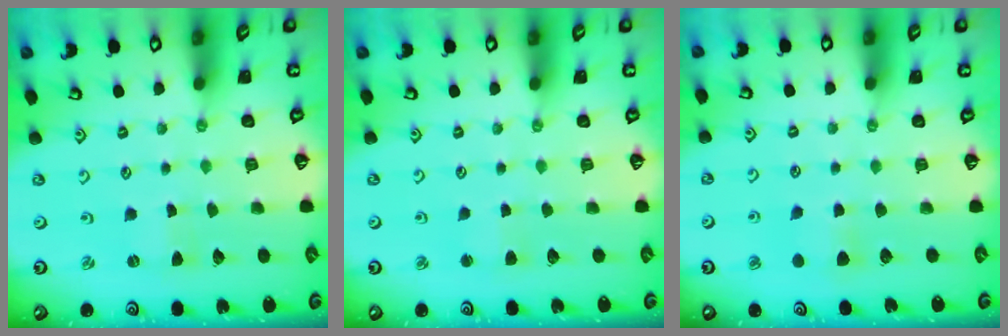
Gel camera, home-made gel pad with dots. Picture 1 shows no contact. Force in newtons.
{"total": 3.1, "press": 3.1, "slide": 0.4}
{"total": 4.1, "press": 4.0, "slide": 0.7}